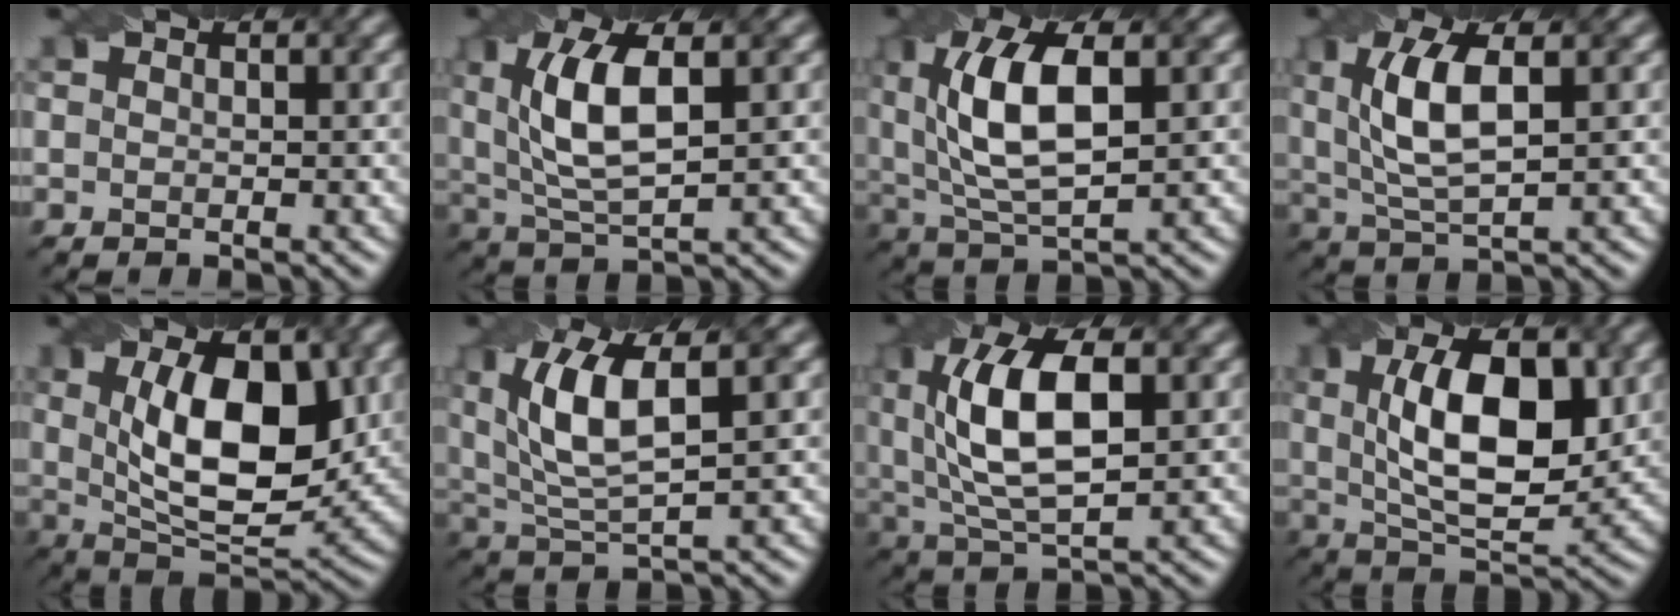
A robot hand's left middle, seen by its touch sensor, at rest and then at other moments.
{"total": 7.1, "force": [1.4, 2.6, 6.5], "torque": [-0.135, 0.008, 0.036]}
{"total": 8.4, "force": [1.4, 3.5, 7.5], "torque": [-0.153, 0.010, 0.034]}
{"total": 6.4, "force": [1.2, 2.3, 5.9], "torque": [-0.122, 0.008, 0.035]}
{"total": 10.3, "force": [1.4, 4.6, 9.1], "torque": [-0.137, 0.004, 0.032]}
{"total": 7.7, "force": [2.1, 2.7, 6.9], "torque": [-0.148, 0.011, 0.051]}
{"total": 9.0, "force": [1.3, 3.9, 8.0], "torque": [-0.157, 0.016, 0.029]}
{"total": 10.0, "force": [1.5, 4.2, 9.0], "torque": [-0.141, 0.009, 0.035]}